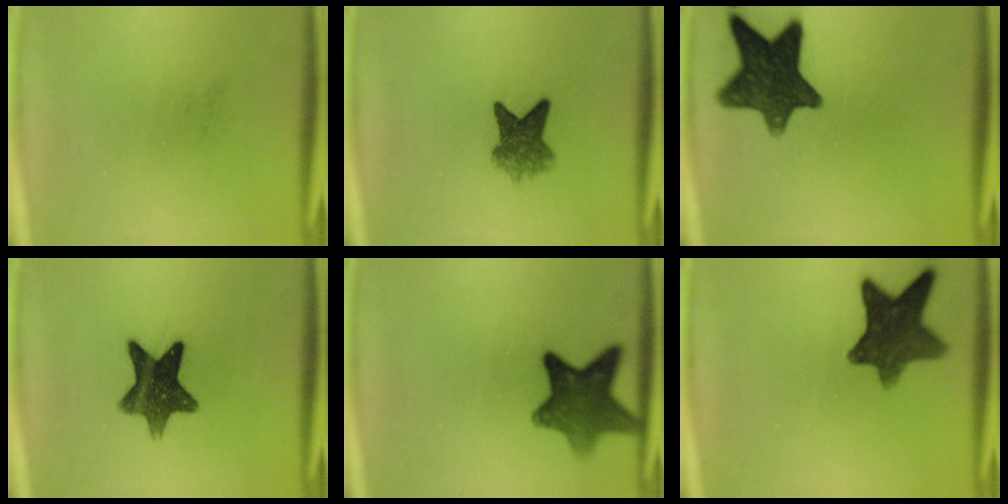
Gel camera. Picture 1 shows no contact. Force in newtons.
{"total": 5.5}
{"total": 13.5}
{"total": 11.2}
{"total": 10.4}
{"total": 10.8}